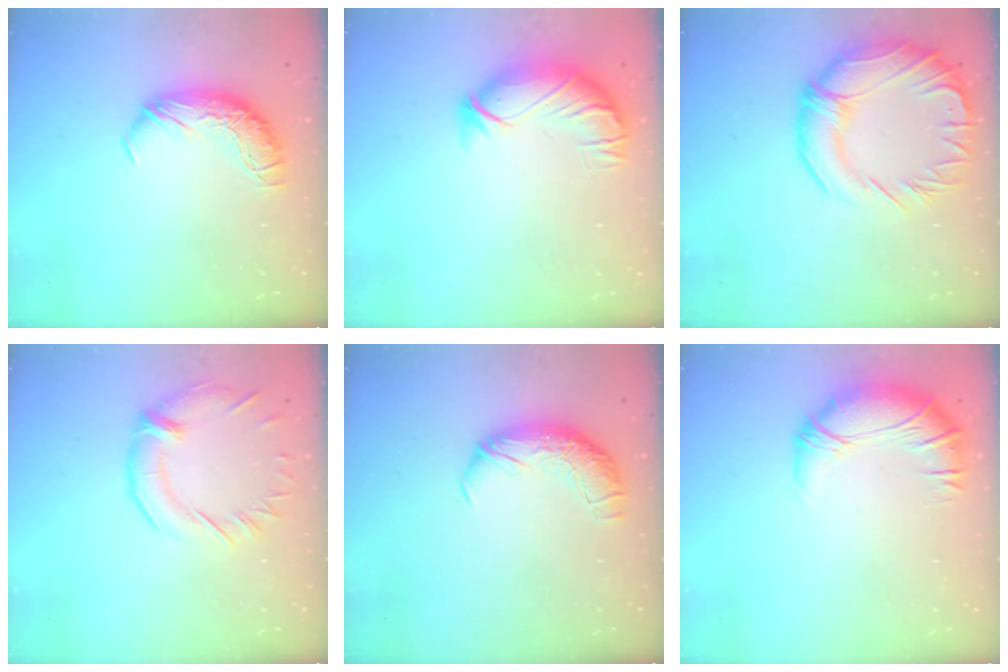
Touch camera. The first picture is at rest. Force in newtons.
{"total": 3.7, "press": 2.2, "slide": 2.9}
{"total": 14.1, "press": 13.6, "slide": 3.9}
{"total": 0.8, "press": 0.4, "slide": 0.7}
{"total": 2.5, "press": 1.3, "slide": 2.2}
{"total": 3.4, "press": 2.6, "slide": 2.1}